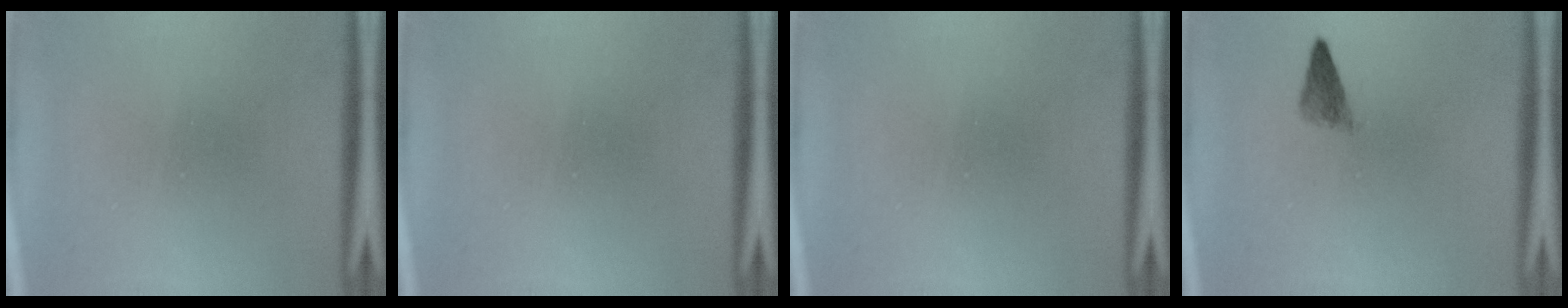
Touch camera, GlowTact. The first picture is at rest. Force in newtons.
{"total": 0.0}
{"total": 0.0}
{"total": 2.1}